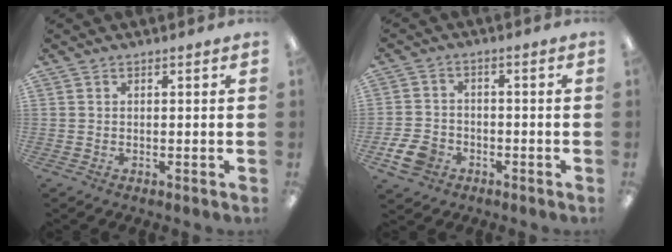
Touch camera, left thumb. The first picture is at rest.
{"total": 6.4, "force": [-3.4, 4.6, 2.8], "torque": [-0.058, 0.017, -0.061]}